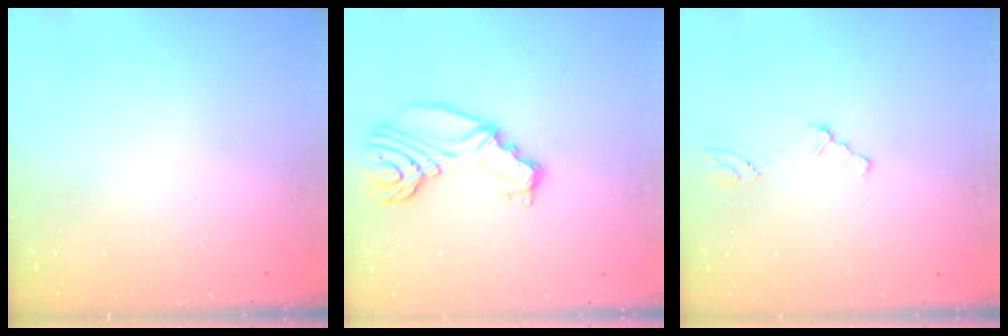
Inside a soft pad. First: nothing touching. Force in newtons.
{"total": 12.7, "press": 12.5, "slide": 2.4}
{"total": 0.0}